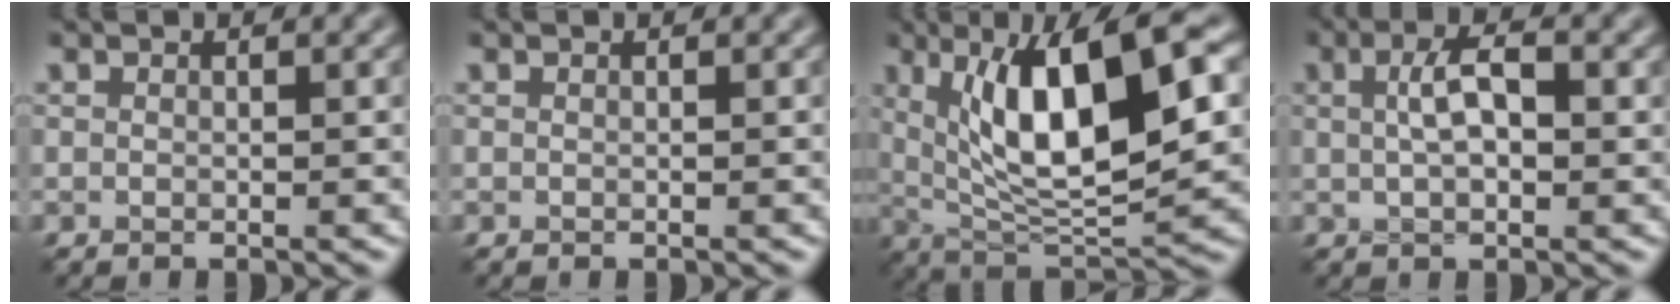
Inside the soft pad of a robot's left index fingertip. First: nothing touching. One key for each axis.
{"total": 0.0}
{"total": 11.3, "fx": 3.0, "fy": 3.4, "fz": 10.4, "tx": -0.161, "ty": -0.001, "tz": 0.055}
{"total": 3.9, "fx": 0.8, "fy": 1.6, "fz": 3.5, "tx": -0.070, "ty": 0.007, "tz": 0.014}